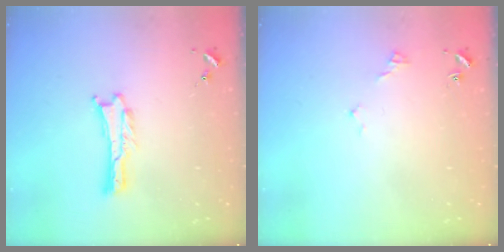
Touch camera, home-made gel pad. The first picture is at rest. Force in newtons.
{"total": 2.9, "press": 2.9, "slide": 0.3}